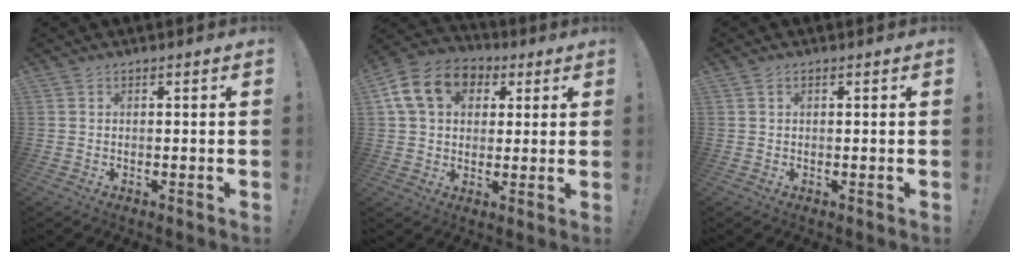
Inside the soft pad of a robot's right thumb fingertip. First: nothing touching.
{"total": 15.9, "force": [5.3, 12.1, 8.9], "torque": [-0.128, -0.002, 0.106]}
{"total": 0.6, "force": [0.3, 0.3, 0.4], "torque": [-0.008, 0.001, 0.005]}